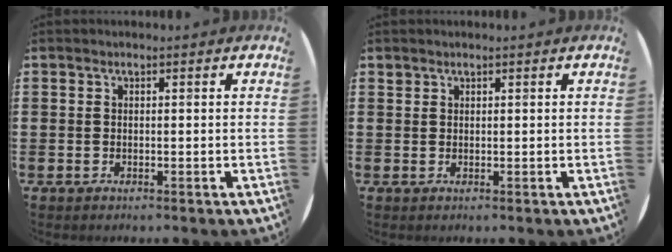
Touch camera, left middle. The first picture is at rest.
{"total": 0.6, "force": [0.5, 0.2, -0.2], "torque": [0.002, 0.004, 0.010]}